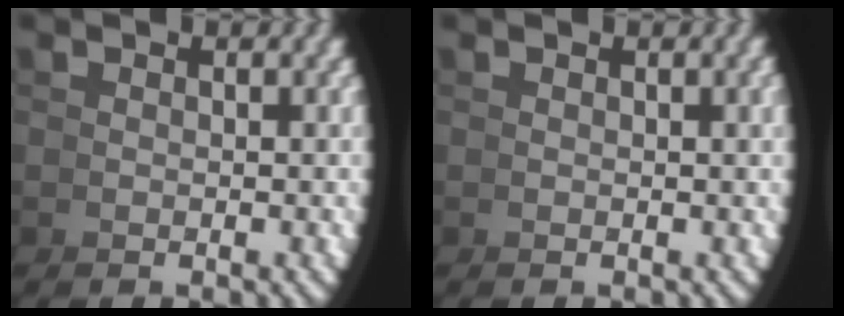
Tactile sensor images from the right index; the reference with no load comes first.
{"total": 1.4, "force": [0.5, 0.5, 1.2], "torque": [-0.009, 0.005, 0.005]}